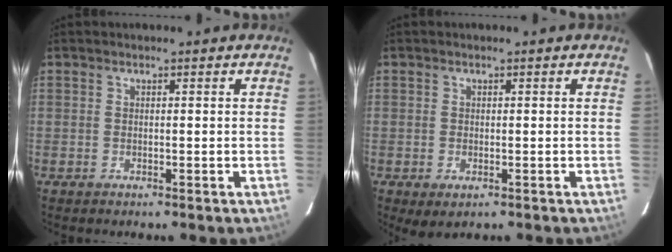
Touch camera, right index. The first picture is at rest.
{"total": 2.3, "force": [-1.0, 1.3, 1.7], "torque": [-0.028, -0.005, -0.004]}